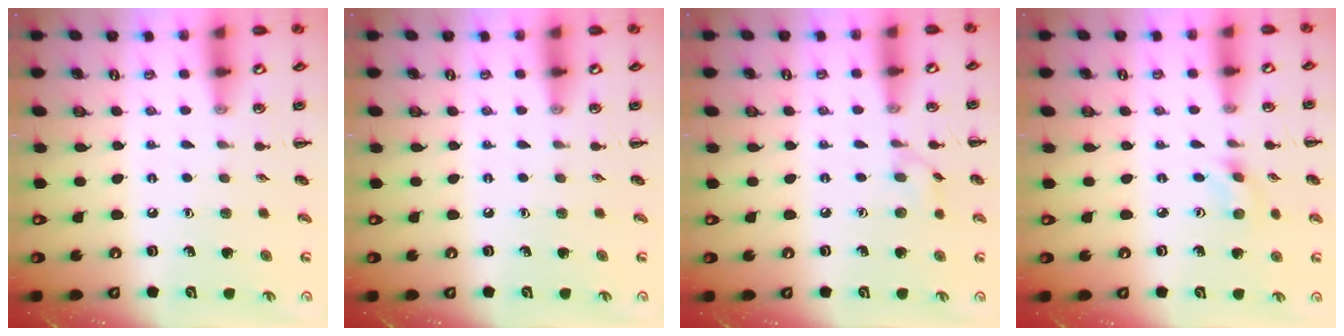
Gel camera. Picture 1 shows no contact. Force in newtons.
{"total": 0.0}
{"total": 5.8, "press": 5.5, "slide": 1.9}
{"total": 1.4, "press": 1.3, "slide": 0.5}